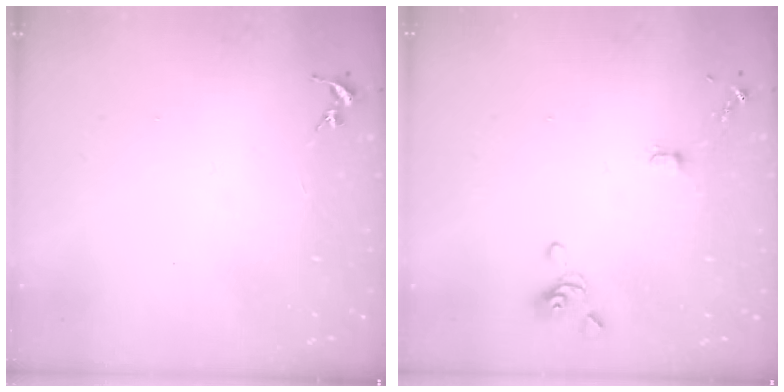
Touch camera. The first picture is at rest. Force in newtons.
{"total": 4.1, "press": 4.0, "slide": 0.7}